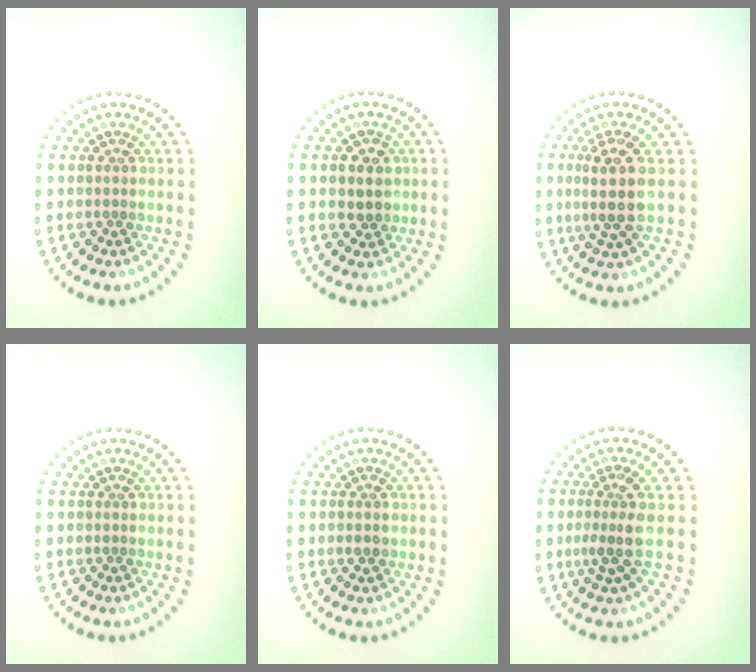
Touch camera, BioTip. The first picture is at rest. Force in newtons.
{"total": 2.3, "press": 2.1, "slide": 0.8}
{"total": 3.4, "press": 2.8, "slide": 2.0}
{"total": 0.0}
{"total": 1.3, "press": 1.3, "slide": 0.1}
{"total": 2.8, "press": 2.0, "slide": 1.9}